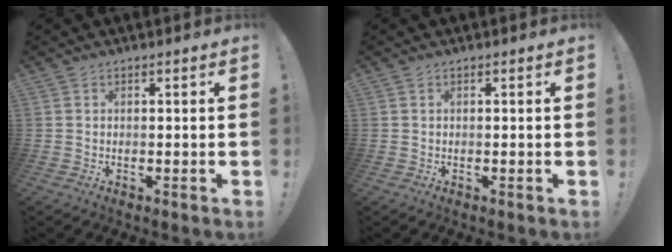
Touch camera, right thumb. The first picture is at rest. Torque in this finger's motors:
{"motor_torque": [0.09, -0.02, -0.17, 0.08, 0.04]}